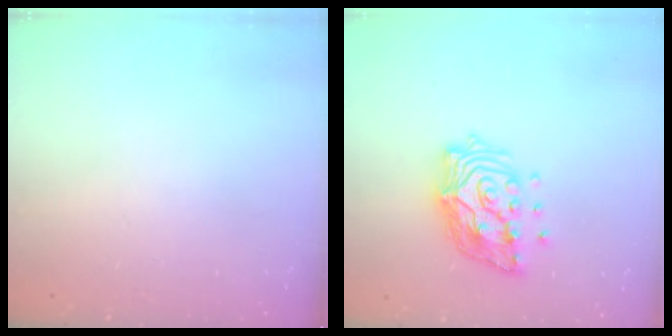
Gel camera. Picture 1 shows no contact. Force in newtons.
{"total": 14.3, "press": 14.1, "slide": 2.0}